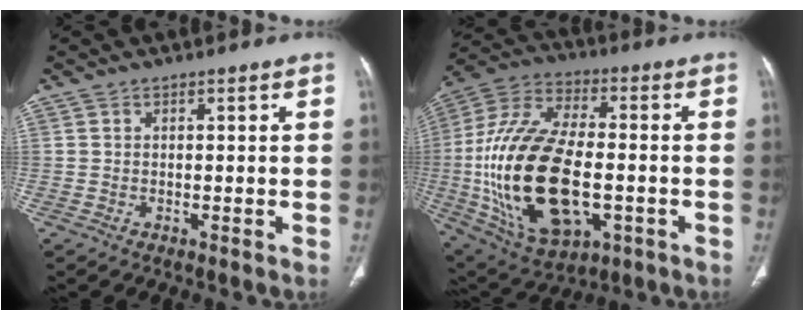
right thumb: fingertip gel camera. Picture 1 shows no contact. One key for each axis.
{"total": 27.7, "fx": -4.2, "fy": 14.8, "fz": 23.1, "tx": -0.467, "ty": 0.008, "tz": -0.053}